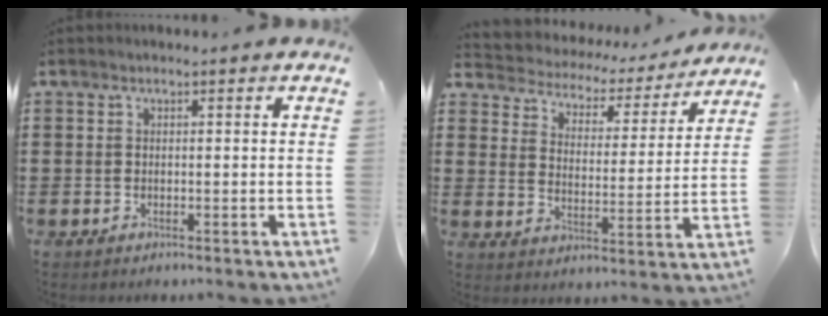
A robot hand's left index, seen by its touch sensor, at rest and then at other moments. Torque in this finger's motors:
{"motor_torque": [1.08, -1.06, 0.29, 0.01]}